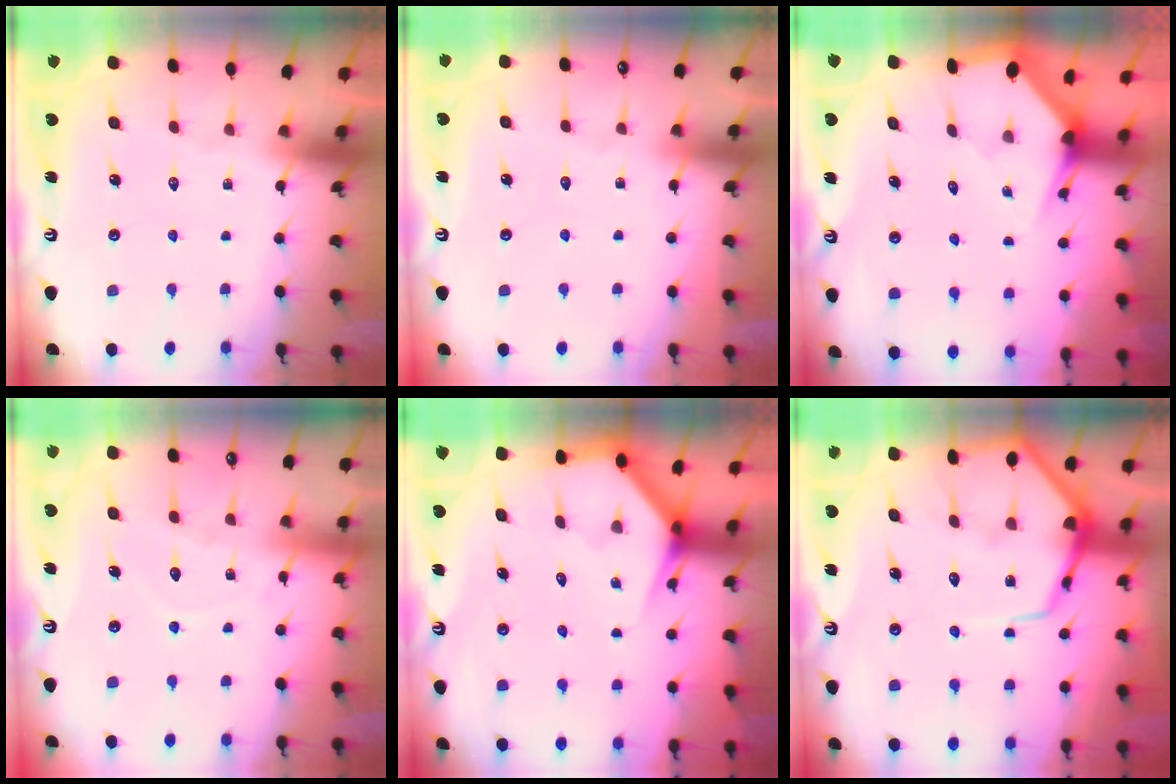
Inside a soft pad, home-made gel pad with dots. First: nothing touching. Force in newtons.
{"total": 3.3, "press": 3.3, "slide": 0.6}
{"total": 2.9, "press": 2.9, "slide": 0.1}
{"total": 6.4, "press": 6.4, "slide": 0.6}
{"total": 3.4, "press": 3.4, "slide": 0.3}
{"total": 10.9, "press": 10.9, "slide": 1.1}